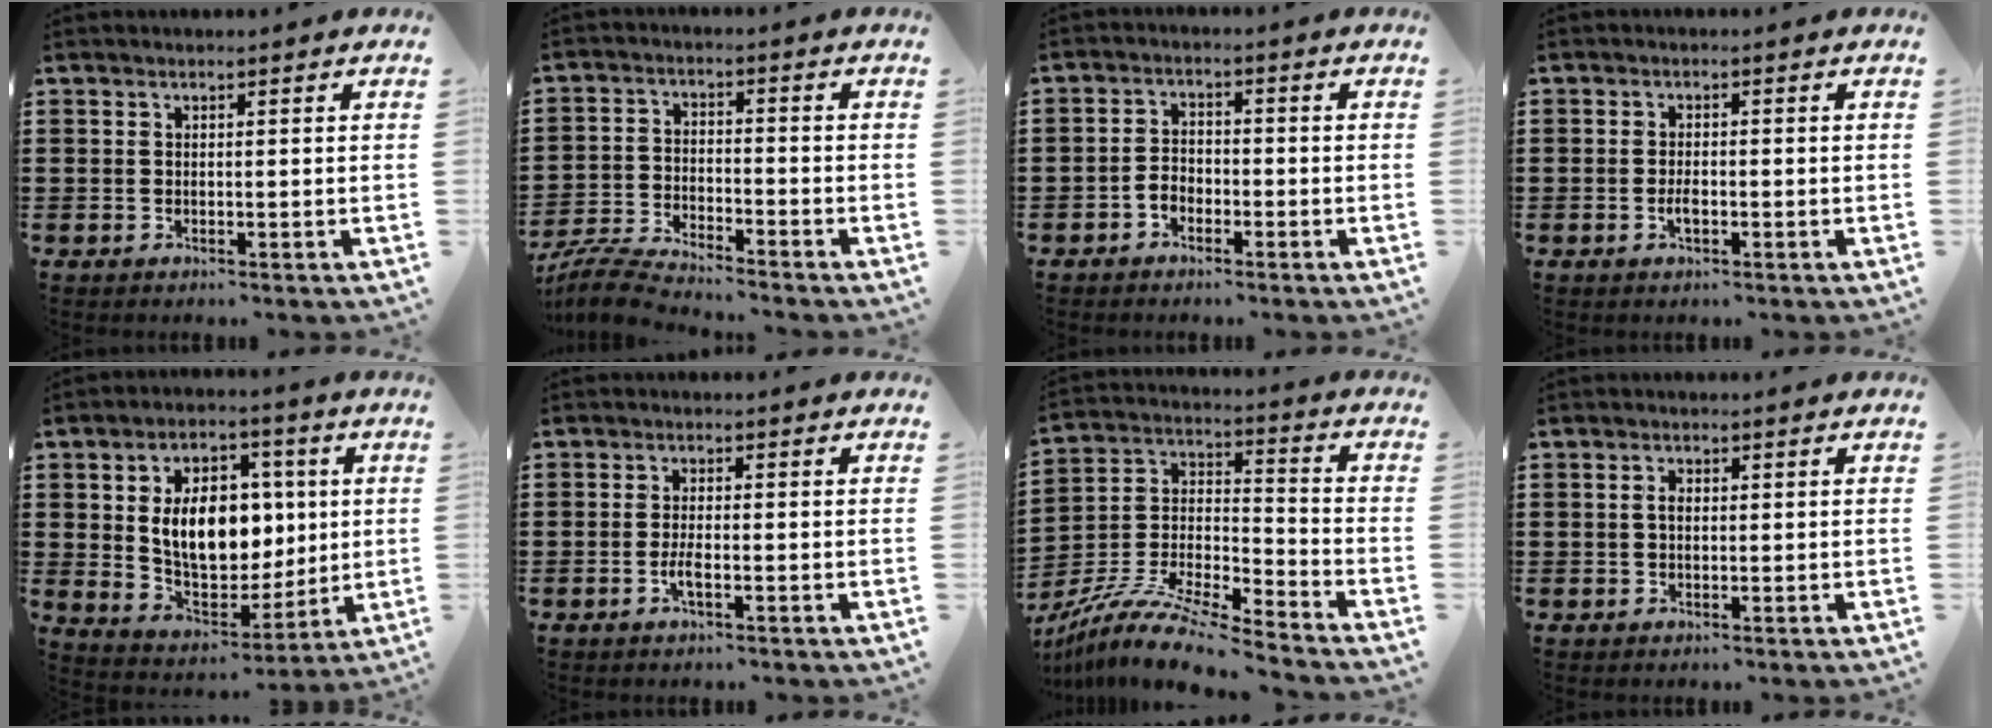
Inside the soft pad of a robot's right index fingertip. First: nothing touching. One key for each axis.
{"total": 5.8, "fx": -5.7, "fy": 0.1, "fz": 1.3, "tx": -0.040, "ty": -0.003, "tz": -0.115}
{"total": 2.5, "fx": -1.7, "fy": 1.6, "fz": 1.0, "tx": -0.024, "ty": 0.006, "tz": -0.035}
{"total": 2.0, "fx": -0.7, "fy": 0.8, "fz": 1.7, "tx": -0.033, "ty": 0.001, "tz": -0.013}
{"total": 11.8, "fx": 1.7, "fy": 7.8, "fz": 8.6, "tx": -0.161, "ty": 0.012, "tz": 0.027}
{"total": 2.4, "fx": -0.9, "fy": 0.6, "fz": 2.1, "tx": -0.046, "ty": -0.001, "tz": -0.019}
{"total": 10.9, "fx": -9.9, "fy": 1.1, "fz": 4.3, "tx": -0.092, "ty": 0.011, "tz": -0.204}
{"total": 1.4, "fx": 0.1, "fy": 0.8, "fz": 1.1, "tx": -0.024, "ty": 0.006, "tz": 0.000}